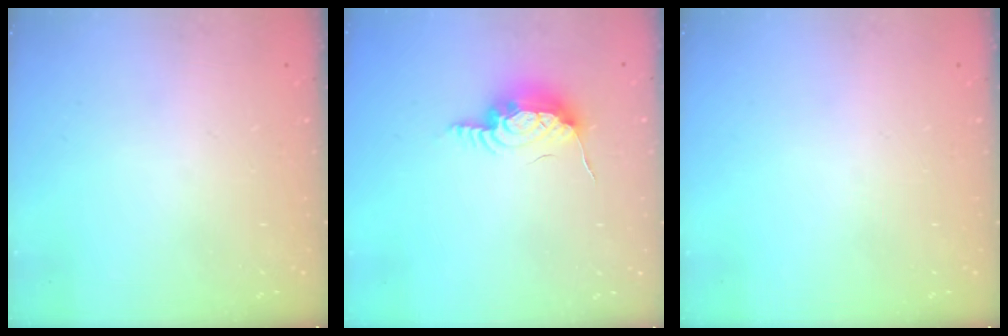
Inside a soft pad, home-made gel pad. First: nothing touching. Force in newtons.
{"total": 15.5, "press": 12.2, "slide": 9.5}
{"total": 0.0}